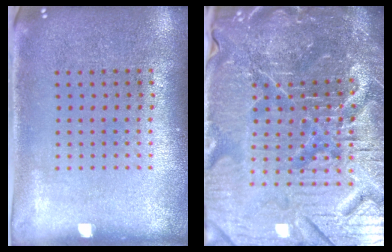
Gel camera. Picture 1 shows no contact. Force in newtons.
{"total": 7.3, "press": 6.5, "slide": 3.4}